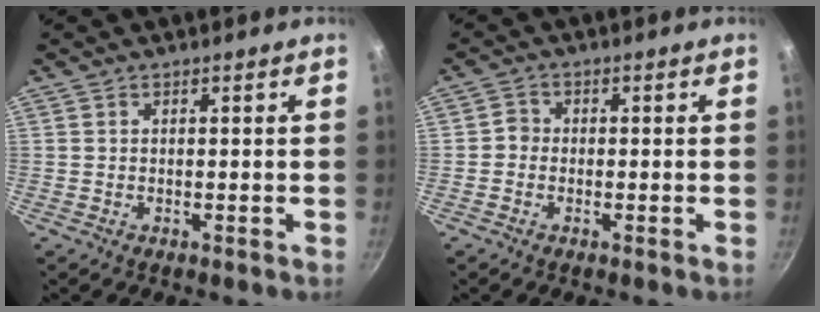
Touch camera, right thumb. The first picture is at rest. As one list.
[{"total": 2.1, "force": [-0.5, 1.9, 0.7], "torque": [0.001, 0.009, -0.015]}]